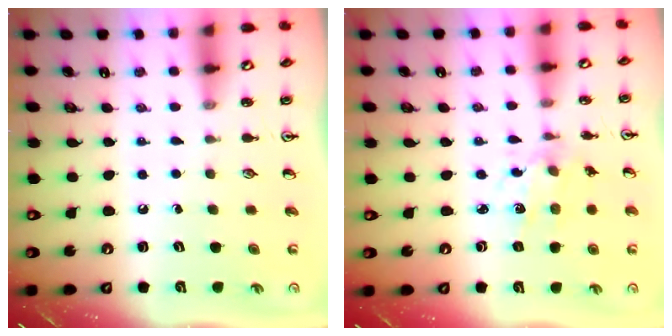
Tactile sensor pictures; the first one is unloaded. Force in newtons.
{"total": 3.0, "press": 2.8, "slide": 0.9}